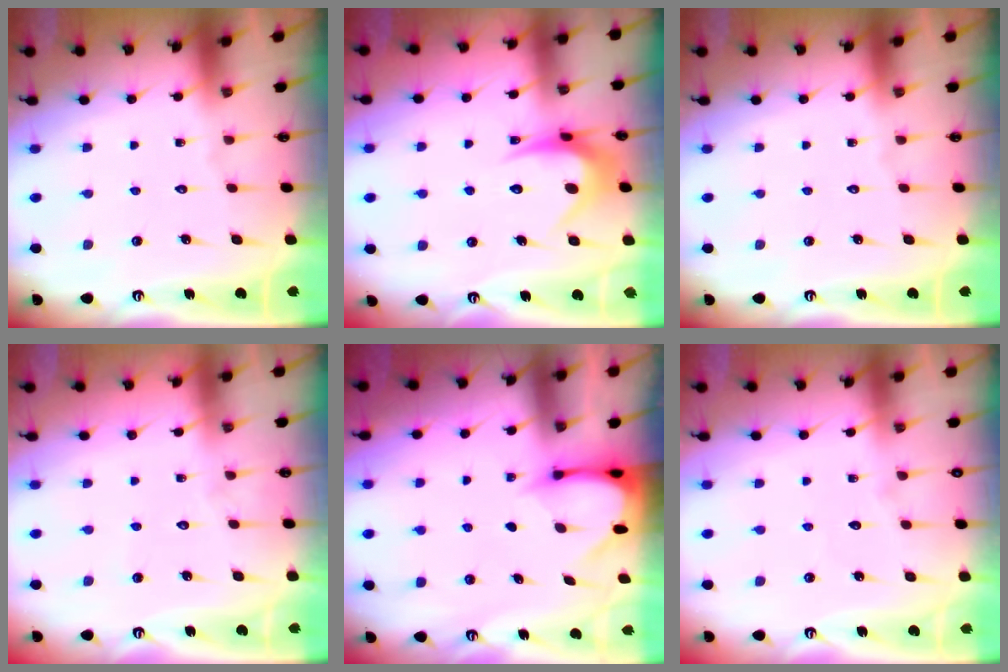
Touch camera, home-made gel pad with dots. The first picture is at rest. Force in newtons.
{"total": 9.7, "press": 9.7, "slide": 0.4}
{"total": 0.0}
{"total": 3.0, "press": 3.0, "slide": 0.3}
{"total": 3.4, "press": 3.4, "slide": 0.3}
{"total": 3.8, "press": 3.8, "slide": 0.4}